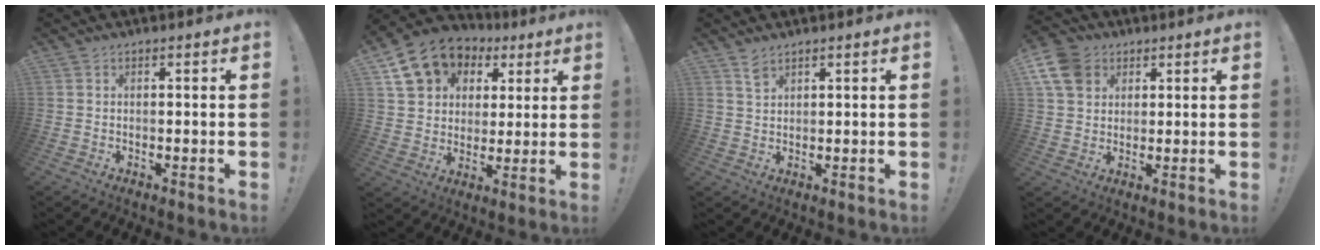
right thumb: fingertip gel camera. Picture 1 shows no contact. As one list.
[{"total": 14.2, "force": [6.8, 11.2, 5.5], "torque": [-0.076, -0.035, 0.136]}, {"total": 2.9, "force": [2.1, 1.2, 1.6], "torque": [-0.020, -0.011, 0.036]}, {"total": 9.7, "force": [4.1, 7.6, 4.4], "torque": [-0.090, -0.018, 0.082]}]